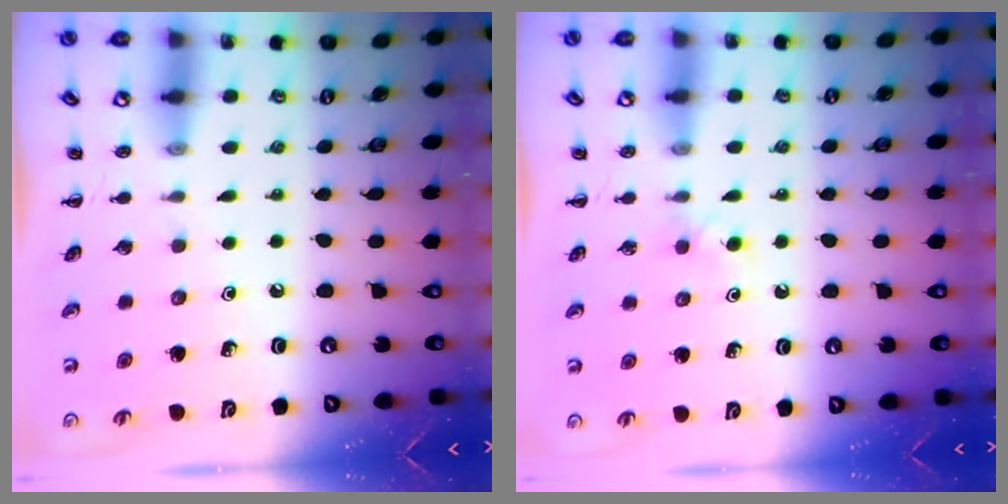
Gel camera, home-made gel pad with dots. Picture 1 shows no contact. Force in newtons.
{"total": 2.6, "press": 2.4, "slide": 1.0}